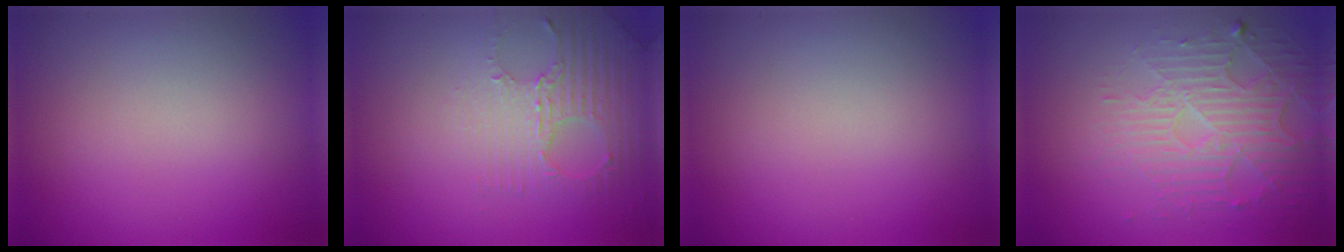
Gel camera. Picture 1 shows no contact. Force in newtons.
{"total": 2.8, "press": 2.7, "slide": 0.9}
{"total": 0.0}
{"total": 5.1, "press": 3.5, "slide": 3.7}